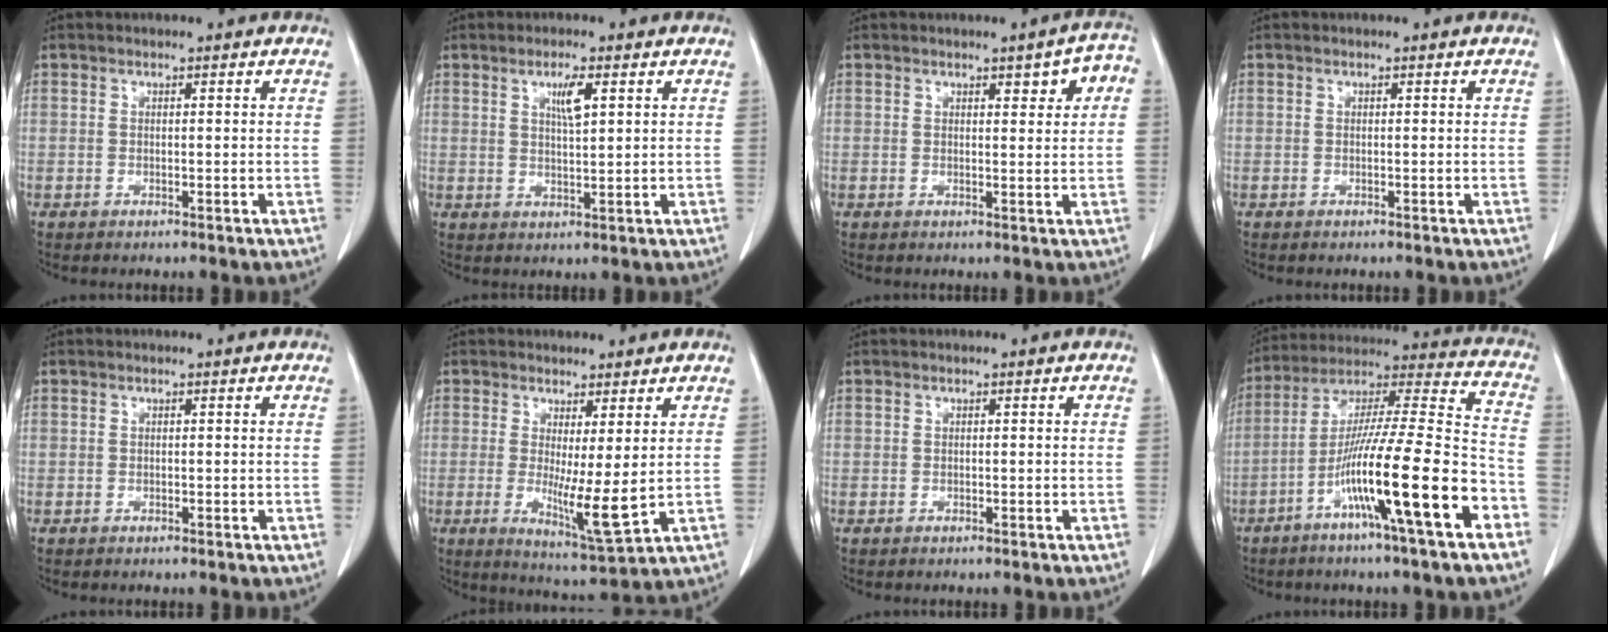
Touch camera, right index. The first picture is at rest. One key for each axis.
{"total": 3.7, "fx": 1.6, "fy": 0.4, "fz": 3.3, "tx": -0.058, "ty": -0.001, "tz": 0.028}
{"total": 4.4, "fx": 1.7, "fy": 1.3, "fz": 3.9, "tx": -0.044, "ty": 0.012, "tz": 0.018}
{"total": 0.0}
{"total": 0.0}
{"total": 7.3, "fx": 0.3, "fy": 0.4, "fz": 7.3, "tx": -0.134, "ty": -0.033, "tz": 0.012}
{"total": 0.0}
{"total": 19.4, "fx": -8.7, "fy": 0.1, "fz": 17.4, "tx": -0.304, "ty": -0.014, "tz": -0.154}